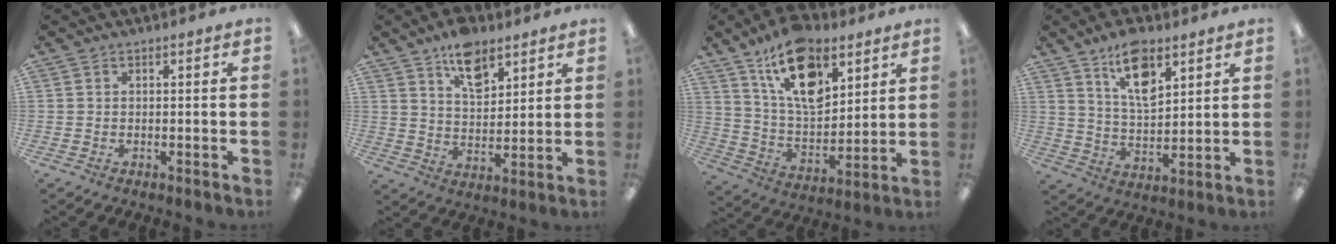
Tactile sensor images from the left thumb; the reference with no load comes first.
{"total": 10.2, "force": [7.0, 5.5, 5.1], "torque": [-0.071, -0.032, 0.122]}
{"total": 18.3, "force": [10.6, 9.5, 11.4], "torque": [-0.193, -0.041, 0.189]}
{"total": 11.9, "force": [7.3, 5.6, 7.5], "torque": [-0.123, -0.028, 0.128]}